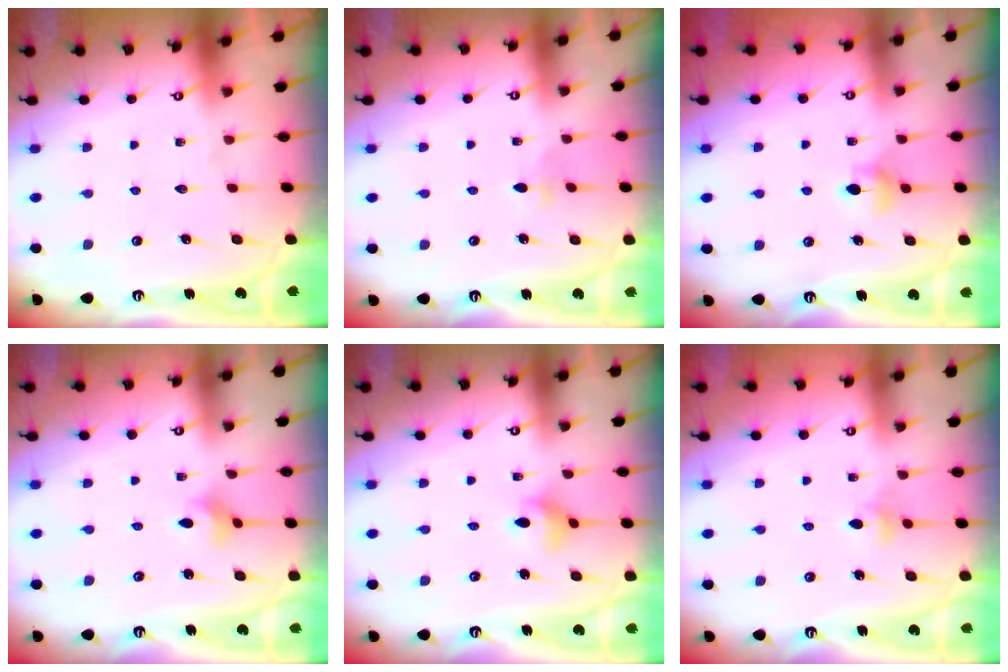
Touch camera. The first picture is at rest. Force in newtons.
{"total": 2.7, "press": 2.6, "slide": 0.6}
{"total": 5.6, "press": 5.6, "slide": 0.5}
{"total": 3.0, "press": 3.0, "slide": 0.6}
{"total": 4.8, "press": 4.5, "slide": 1.4}
{"total": 3.7, "press": 3.6, "slide": 0.8}